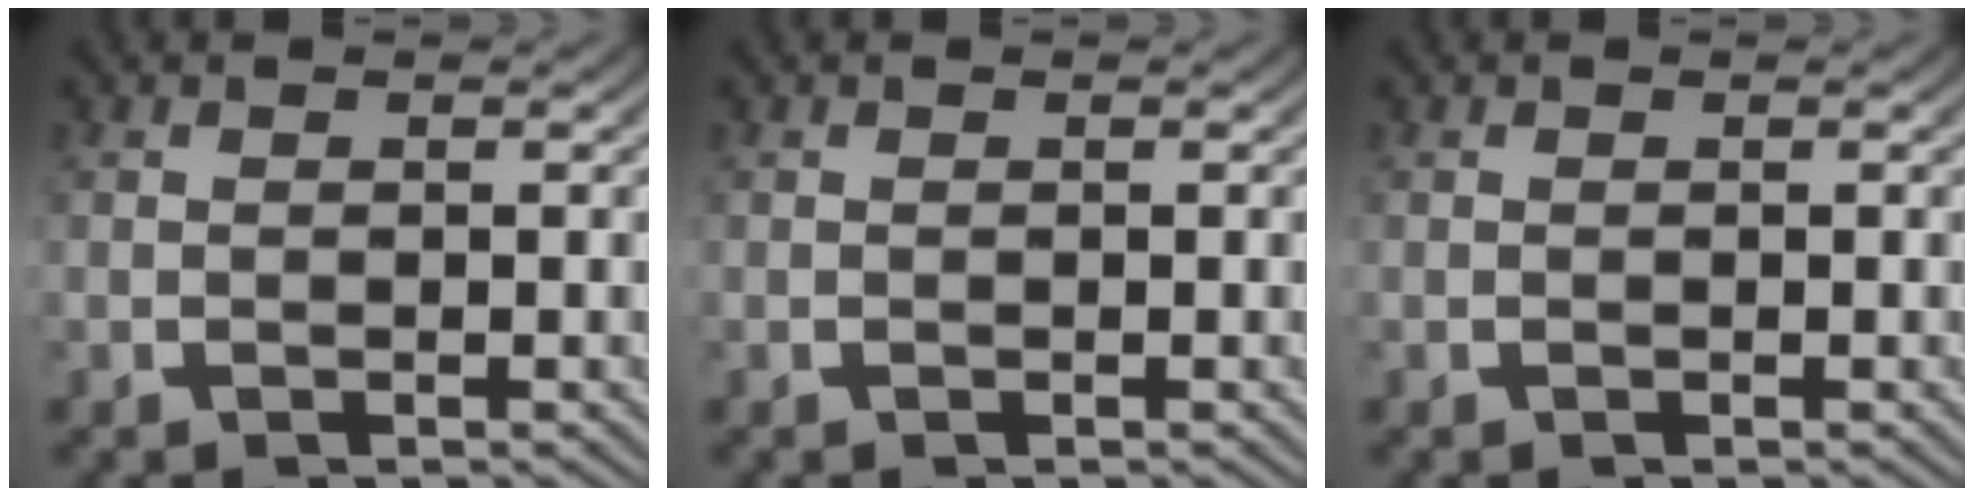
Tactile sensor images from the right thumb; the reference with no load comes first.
{"total": 0.0}
{"total": 0.0}